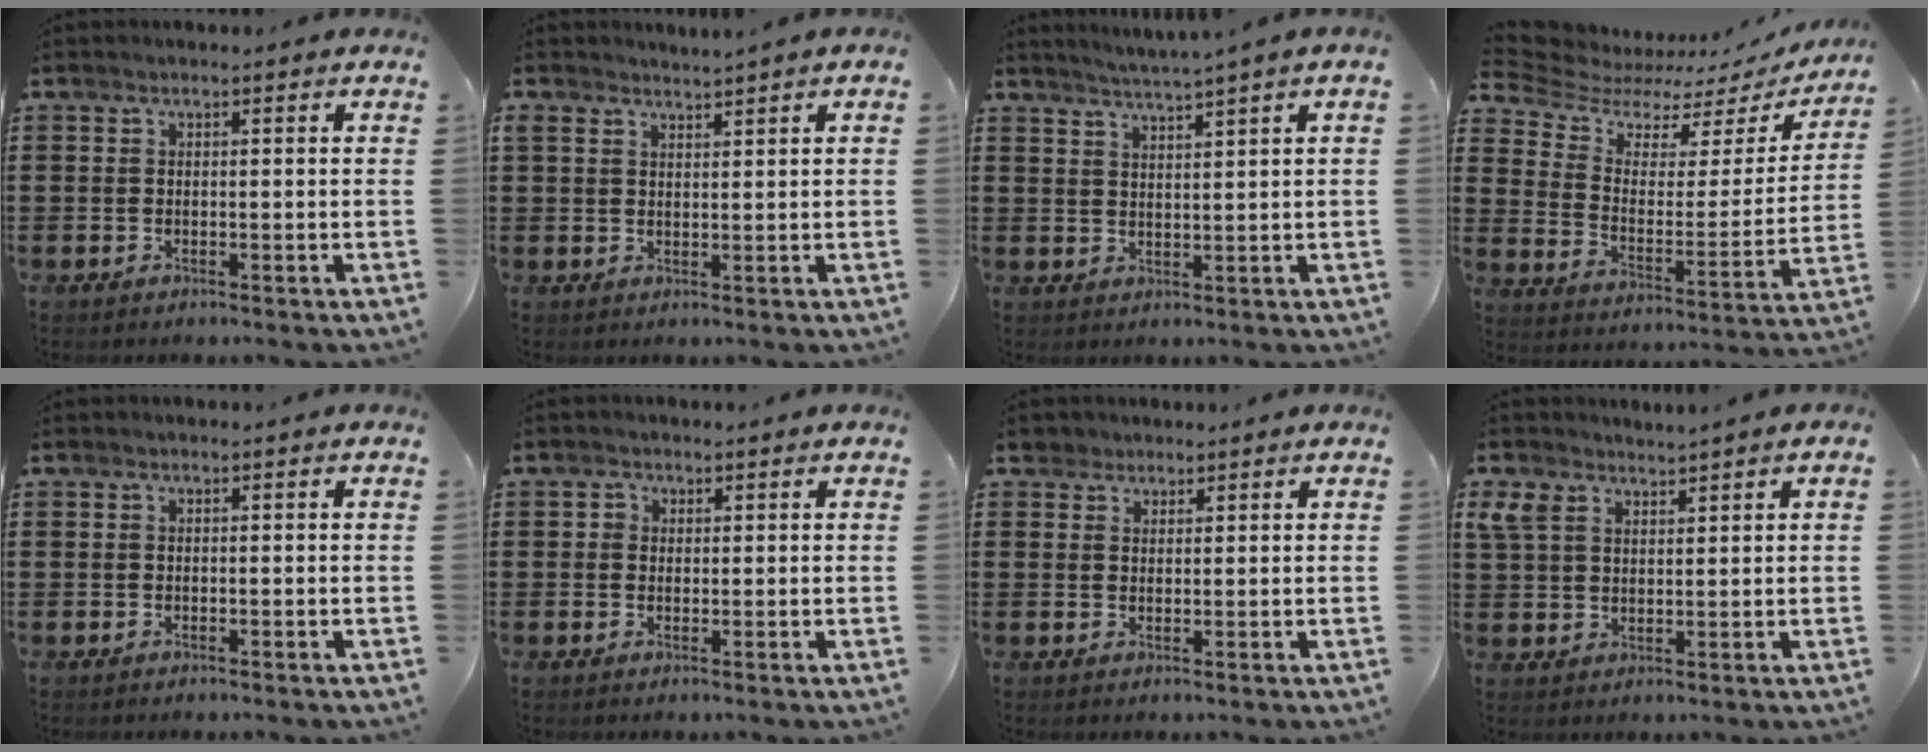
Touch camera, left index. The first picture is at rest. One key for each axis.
{"total": 1.6, "fx": 1.6, "fy": 0.2, "fz": 0.2, "tx": -0.009, "ty": 0.002, "tz": 0.032}
{"total": 2.2, "fx": 1.9, "fy": -0.8, "fz": 0.7, "tx": -0.017, "ty": -0.011, "tz": 0.034}
{"total": 6.3, "fx": 5.1, "fy": 3.0, "fz": 2.0, "tx": -0.073, "ty": -0.034, "tz": 0.087}
{"total": 0.0}
{"total": 1.3, "fx": 0.4, "fy": 1.2, "fz": 0.2, "tx": -0.009, "ty": 0.006, "tz": 0.006}
{"total": 2.0, "fx": 1.6, "fy": 1.1, "fz": 0.0, "tx": -0.008, "ty": 0.007, "tz": 0.032}
{"total": 3.8, "fx": 2.8, "fy": 2.0, "fz": 1.6, "tx": -0.044, "ty": 0.008, "tz": 0.053}